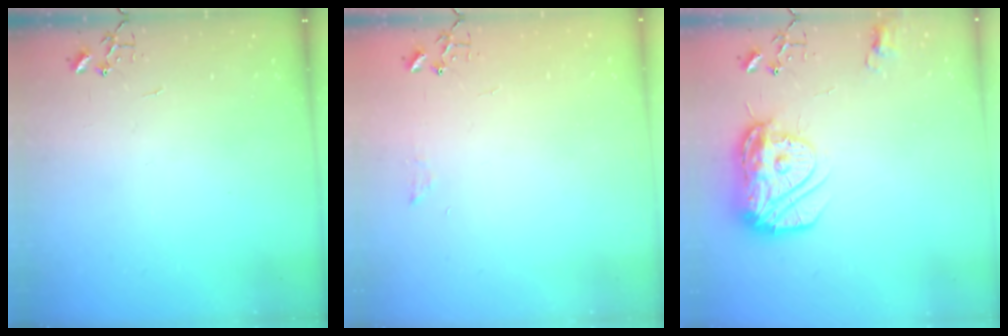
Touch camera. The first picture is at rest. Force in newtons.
{"total": 6.3, "press": 6.3, "slide": 0.7}
{"total": 15.0, "press": 14.9, "slide": 1.1}